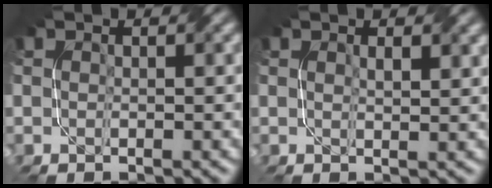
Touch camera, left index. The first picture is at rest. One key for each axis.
{"total": 1.0, "fx": 0.6, "fy": 0.2, "fz": 0.8, "tx": -0.013, "ty": -0.002, "tz": 0.012}